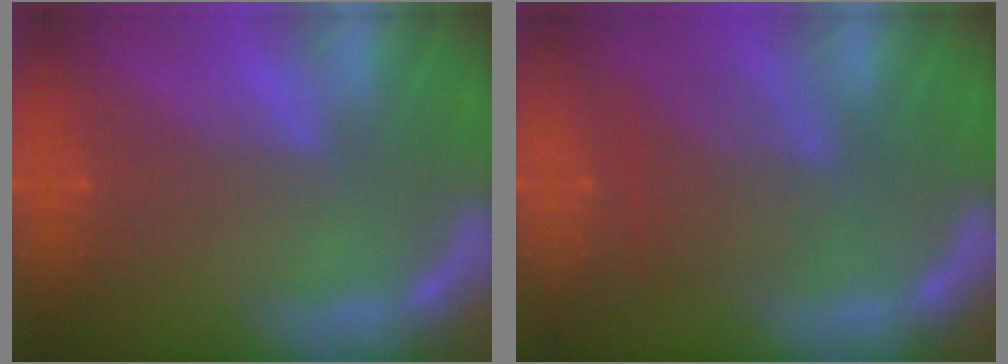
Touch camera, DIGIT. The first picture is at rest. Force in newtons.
{"total": 5.0}